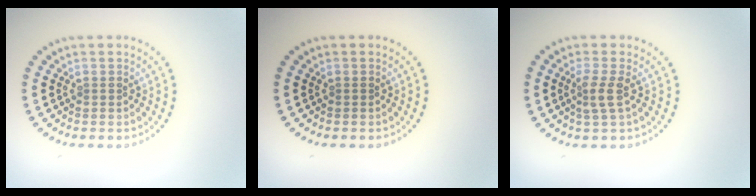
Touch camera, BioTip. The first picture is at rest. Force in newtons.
{"total": 0.0}
{"total": 1.9, "press": 1.4, "slide": 1.3}